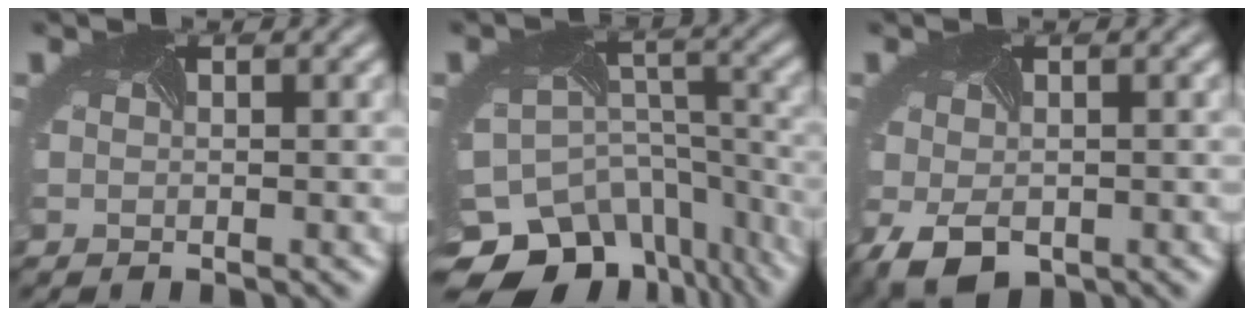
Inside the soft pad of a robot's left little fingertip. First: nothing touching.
{"total": 15.1, "force": [-11.7, 8.4, 4.8], "torque": [-0.113, -0.040, -0.139]}
{"total": 4.9, "force": [-2.1, 3.2, 3.1], "torque": [-0.063, -0.009, -0.033]}